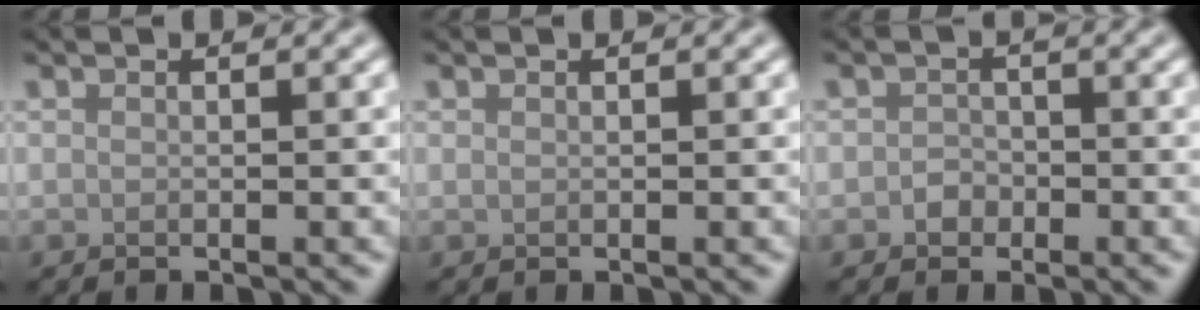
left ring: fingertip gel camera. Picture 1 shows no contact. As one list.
[{"total": 0.0}, {"total": 1.3, "force": [-0.5, 1.1, 0.3], "torque": [0.001, 0.000, -0.011]}]